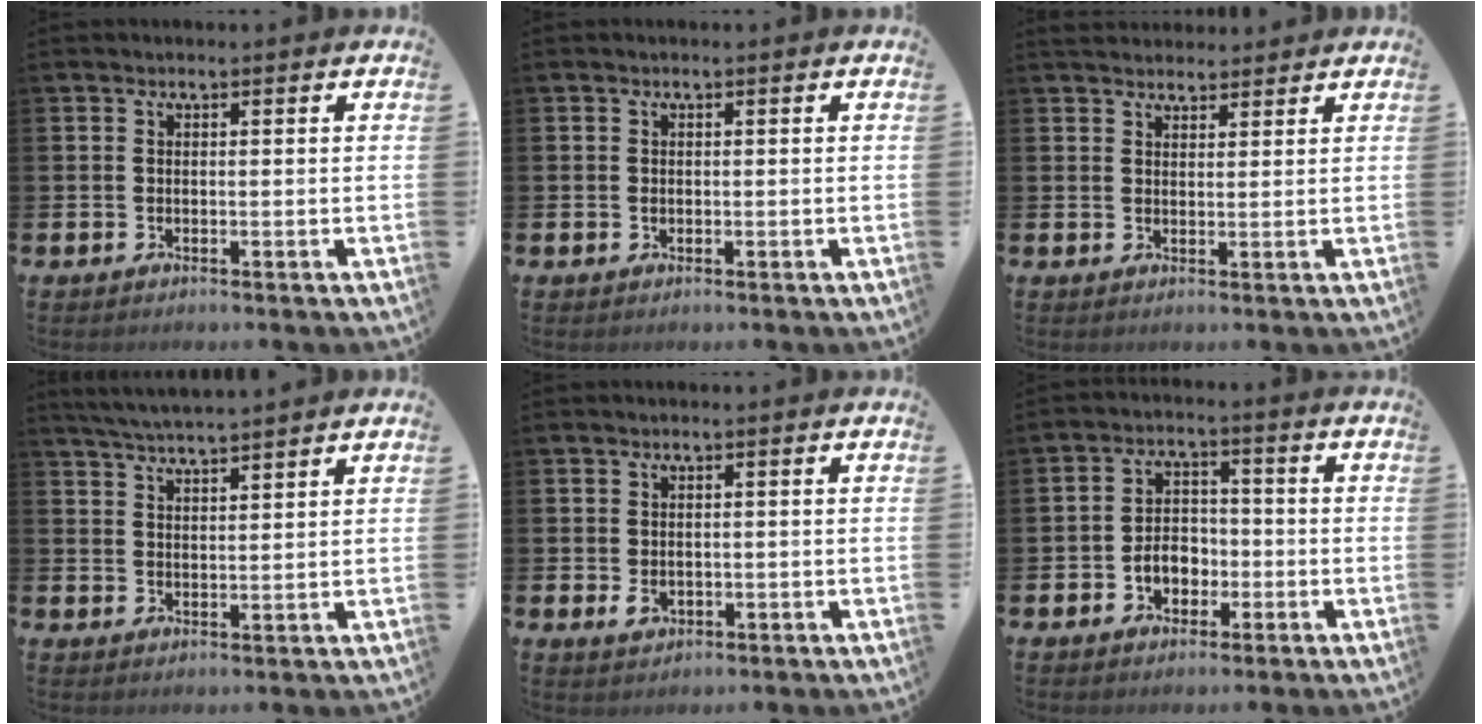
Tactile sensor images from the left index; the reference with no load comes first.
{"total": 0.5, "force": [0.0, 0.5, 0.2], "torque": [0.002, 0.001, -0.002]}
{"total": 3.2, "force": [3.1, 1.0, 0.0], "torque": [0.009, -0.016, 0.053]}
{"total": 4.0, "force": [3.9, -0.3, 0.6], "torque": [-0.031, -0.014, 0.072]}
{"total": 2.0, "force": [-0.3, 1.4, 1.5], "torque": [-0.021, 0.000, -0.007]}
{"total": 4.4, "force": [-1.6, 3.3, 2.5], "torque": [-0.027, -0.001, -0.039]}